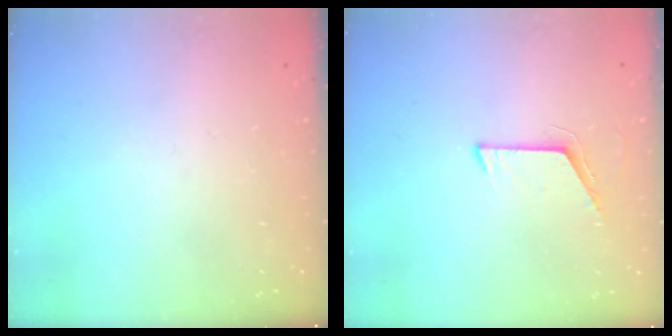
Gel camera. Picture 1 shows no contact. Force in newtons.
{"total": 5.1, "press": 5.1, "slide": 0.5}